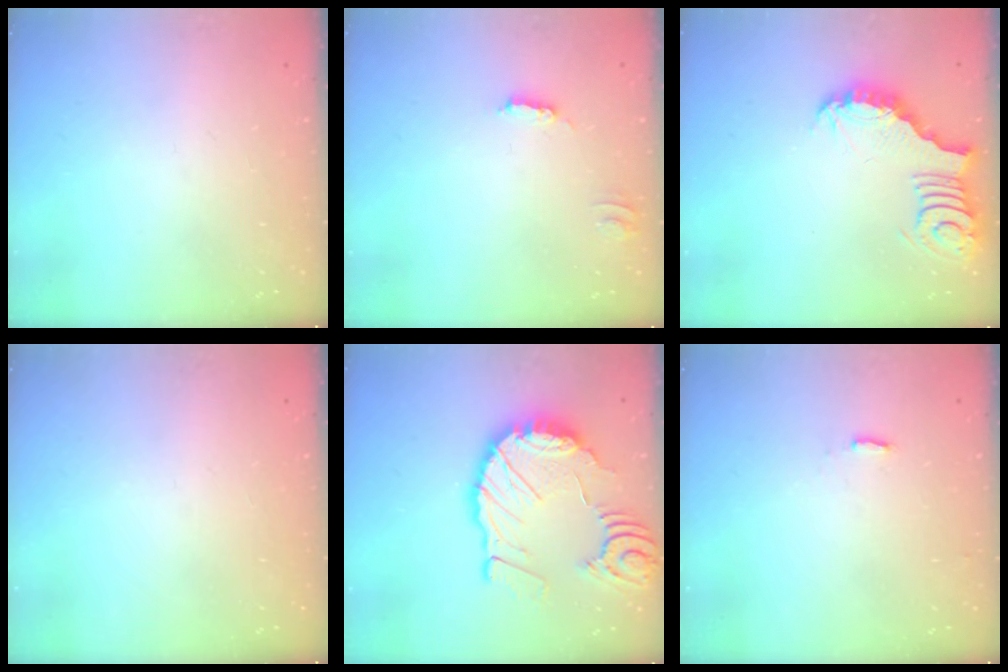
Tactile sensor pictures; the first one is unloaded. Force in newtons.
{"total": 3.4, "press": 3.4, "slide": 0.2}
{"total": 3.8, "press": 3.8, "slide": 0.6}
{"total": 1.6, "press": 1.6, "slide": 0.0}
{"total": 19.0, "press": 18.8, "slide": 2.2}
{"total": 2.1, "press": 2.0, "slide": 0.4}